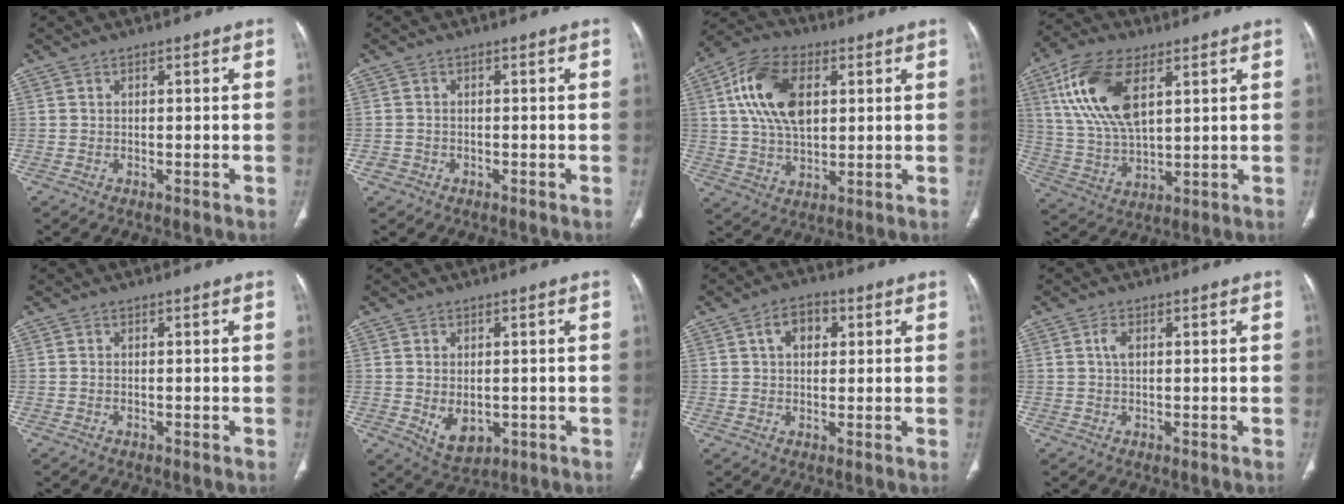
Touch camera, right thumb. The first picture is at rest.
{"total": 1.6, "force": [-0.7, 1.4, 0.3], "torque": [-0.003, 0.008, -0.013]}
{"total": 14.9, "force": [3.8, 9.1, 11.2], "torque": [-0.198, 0.004, 0.069]}
{"total": 16.1, "force": [6.1, 8.0, 12.5], "torque": [-0.244, -0.012, 0.122]}
{"total": 0.0}
{"total": 6.1, "force": [-0.9, 4.0, 4.4], "torque": [-0.058, -0.010, 0.002]}
{"total": 5.9, "force": [1.9, 4.0, 4.0], "torque": [-0.048, 0.007, 0.026]}
{"total": 2.1, "force": [0.5, 1.1, 1.7], "torque": [-0.034, 0.004, 0.010]}